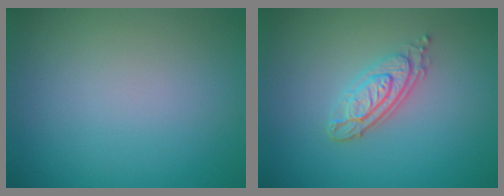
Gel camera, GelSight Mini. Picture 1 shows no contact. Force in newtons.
{"total": 3.4, "press": 2.7, "slide": 1.9}